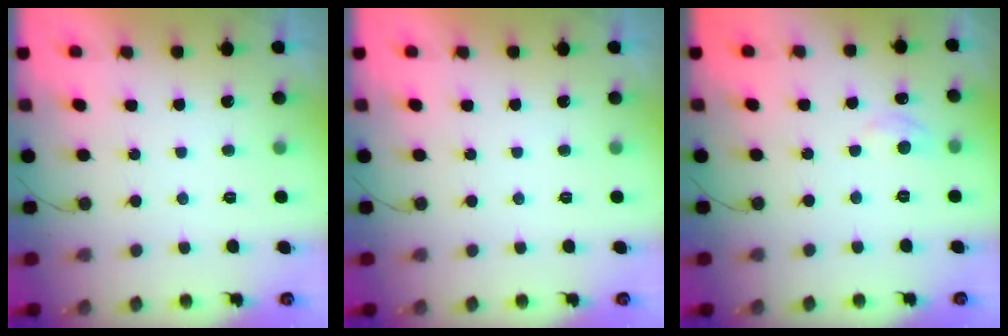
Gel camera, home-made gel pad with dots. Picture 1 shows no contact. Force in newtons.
{"total": 0.0}
{"total": 5.0, "press": 4.9, "slide": 0.6}